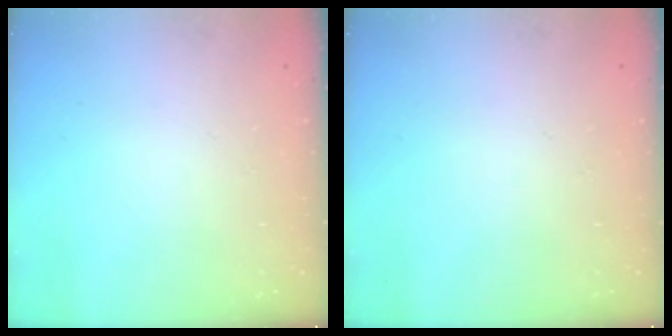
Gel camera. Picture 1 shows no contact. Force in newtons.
{"total": 0.0}